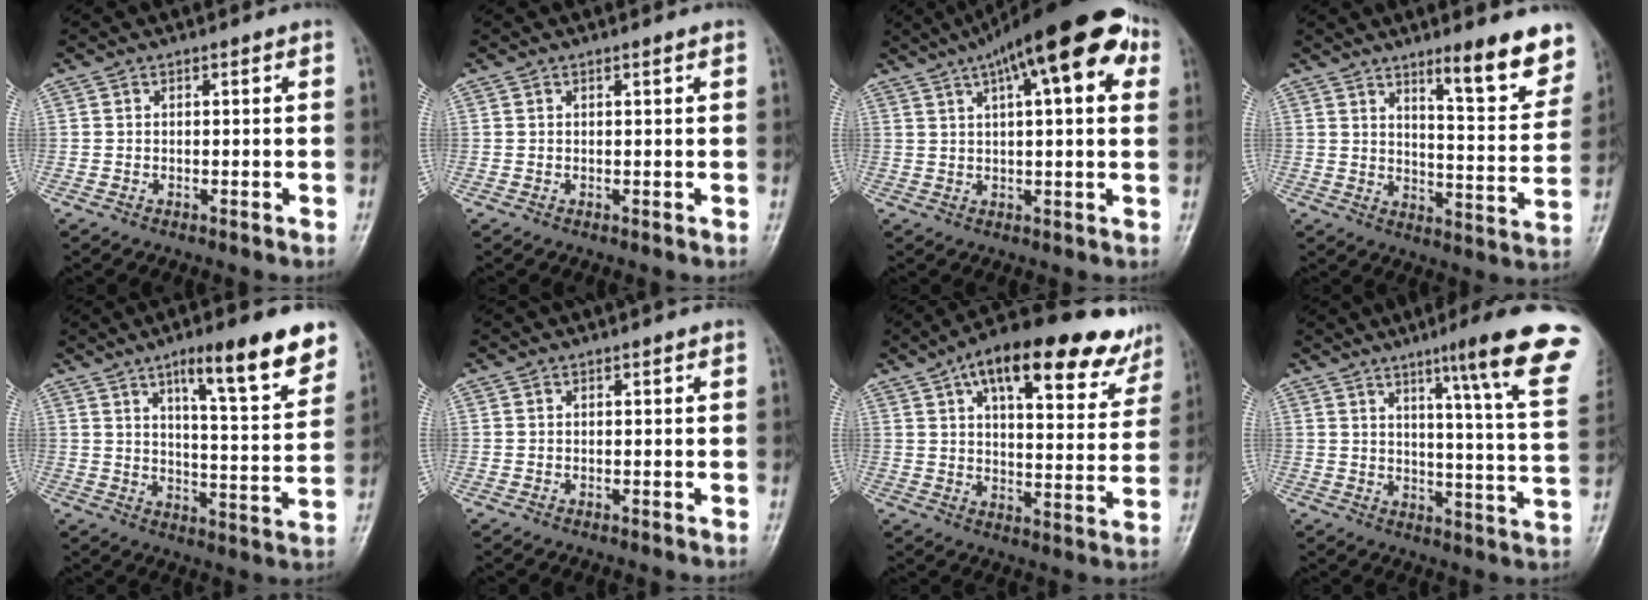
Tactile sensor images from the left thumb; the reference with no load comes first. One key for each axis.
{"total": 0.7, "fx": 0.5, "fy": 0.0, "fz": 0.5, "tx": -0.009, "ty": 0.001, "tz": 0.008}
{"total": 20.2, "fx": 9.1, "fy": 6.3, "fz": 16.9, "tx": -0.244, "ty": 0.026, "tz": 0.131}
{"total": 13.2, "fx": 9.0, "fy": 2.7, "fz": 9.3, "tx": -0.092, "ty": -0.062, "tz": 0.130}
{"total": 15.5, "fx": 9.7, "fy": 3.1, "fz": 11.7, "tx": -0.140, "ty": -0.048, "tz": 0.143}
{"total": 0.0}
{"total": 23.0, "fx": 14.4, "fy": 8.9, "fz": 15.6, "tx": -0.193, "ty": -0.016, "tz": 0.199}
{"total": 20.3, "fx": 12.4, "fy": 0.9, "fz": 16.1, "tx": -0.193, "ty": -0.065, "tz": 0.151}